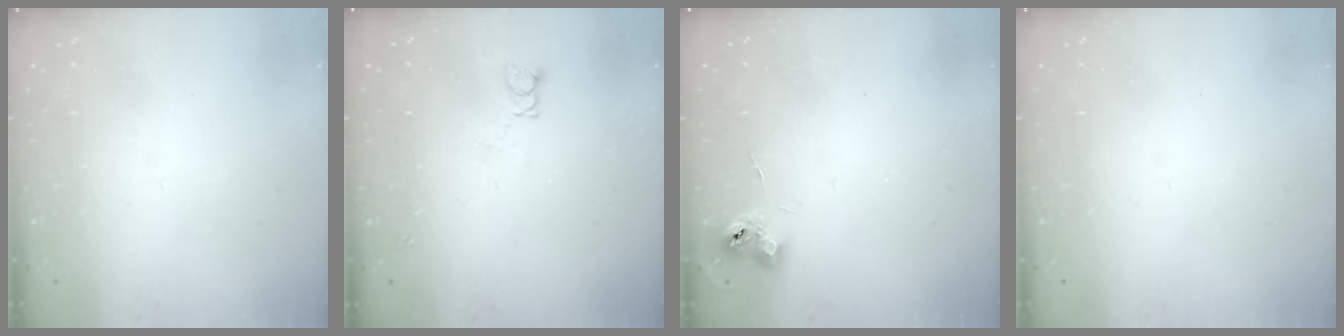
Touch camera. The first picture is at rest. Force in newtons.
{"total": 2.2, "press": 2.2, "slide": 0.3}
{"total": 6.9, "press": 6.9, "slide": 0.7}
{"total": 0.0}